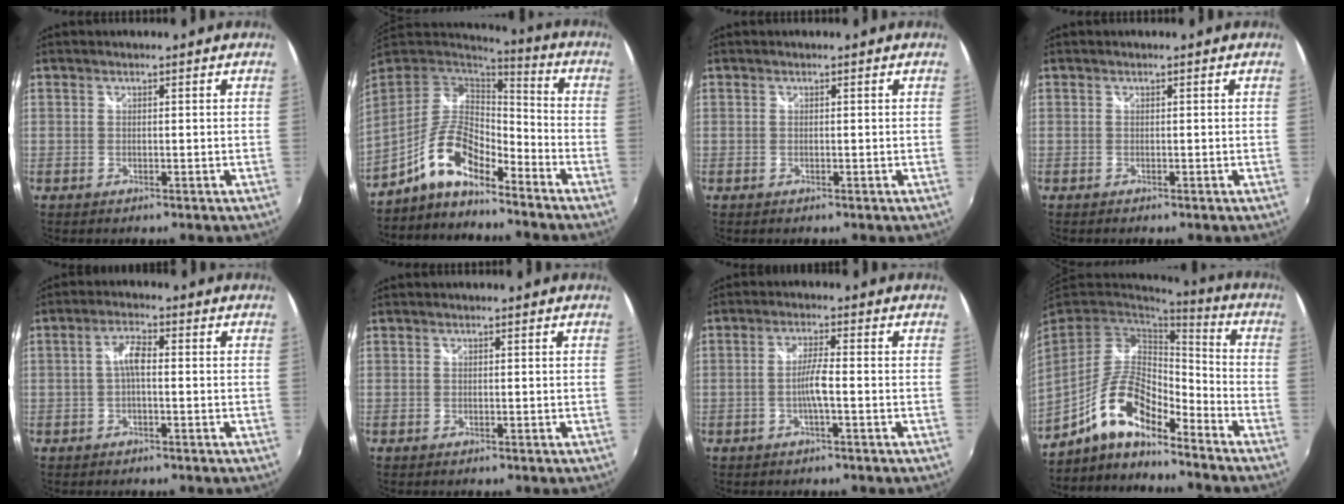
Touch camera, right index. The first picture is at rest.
{"total": 11.7, "force": [-7.9, 4.0, 7.7], "torque": [-0.164, 0.009, -0.154]}
{"total": 0.0}
{"total": 0.0}
{"total": 3.3, "force": [-0.4, 1.1, 3.1], "torque": [-0.062, 0.010, -0.008]}
{"total": 0.0}
{"total": 3.8, "force": [-1.2, -0.1, 3.6], "torque": [-0.070, 0.002, -0.023]}
{"total": 13.7, "force": [-9.4, 4.4, 9.0], "torque": [-0.184, -0.002, -0.179]}